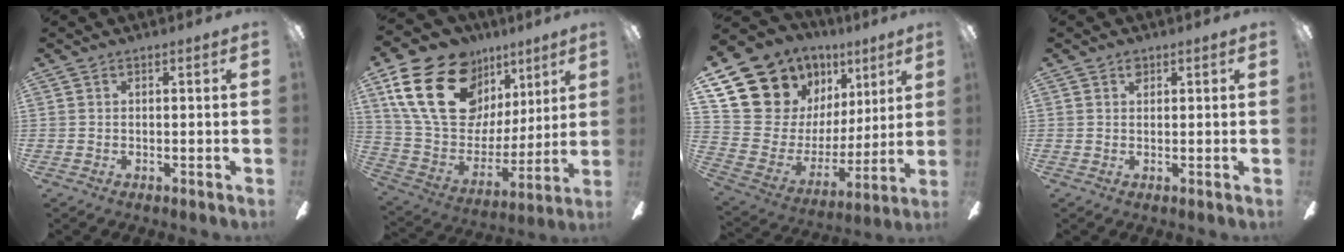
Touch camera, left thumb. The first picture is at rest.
{"total": 25.1, "force": [11.9, 16.7, 14.5], "torque": [-0.286, -0.045, 0.229]}
{"total": 14.2, "force": [9.5, 9.9, 3.6], "torque": [-0.087, -0.085, 0.197]}
{"total": 1.5, "force": [1.1, 0.9, 0.6], "torque": [-0.005, -0.001, 0.018]}